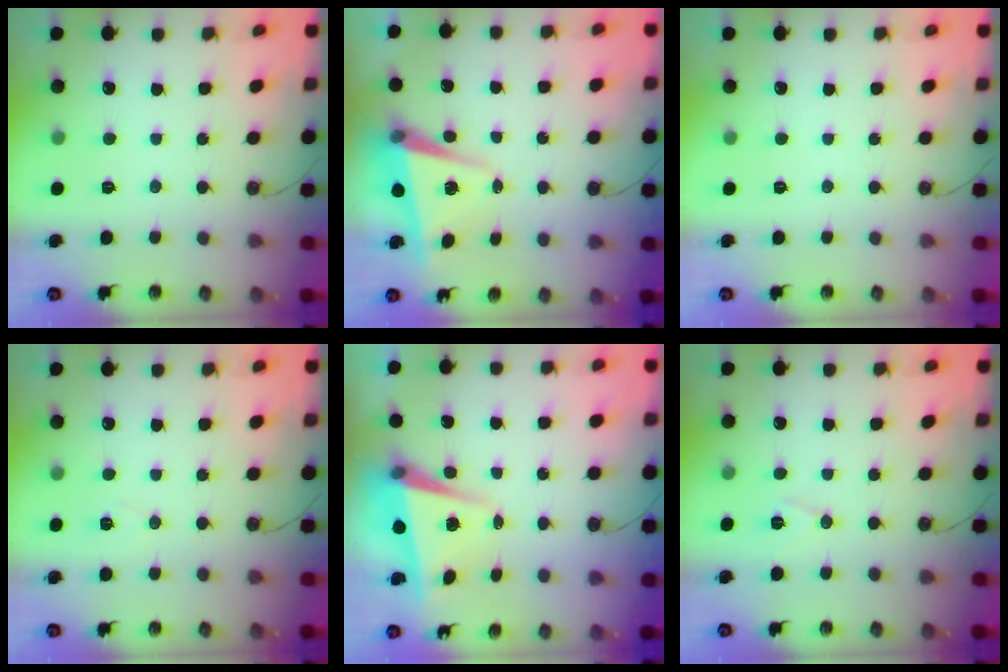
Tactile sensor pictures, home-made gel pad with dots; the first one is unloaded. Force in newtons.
{"total": 4.9, "press": 4.8, "slide": 1.2}
{"total": 0.0}
{"total": 7.0, "press": 5.4, "slide": 4.5}
{"total": 5.4, "press": 5.2, "slide": 1.4}
{"total": 7.4, "press": 5.8, "slide": 4.5}